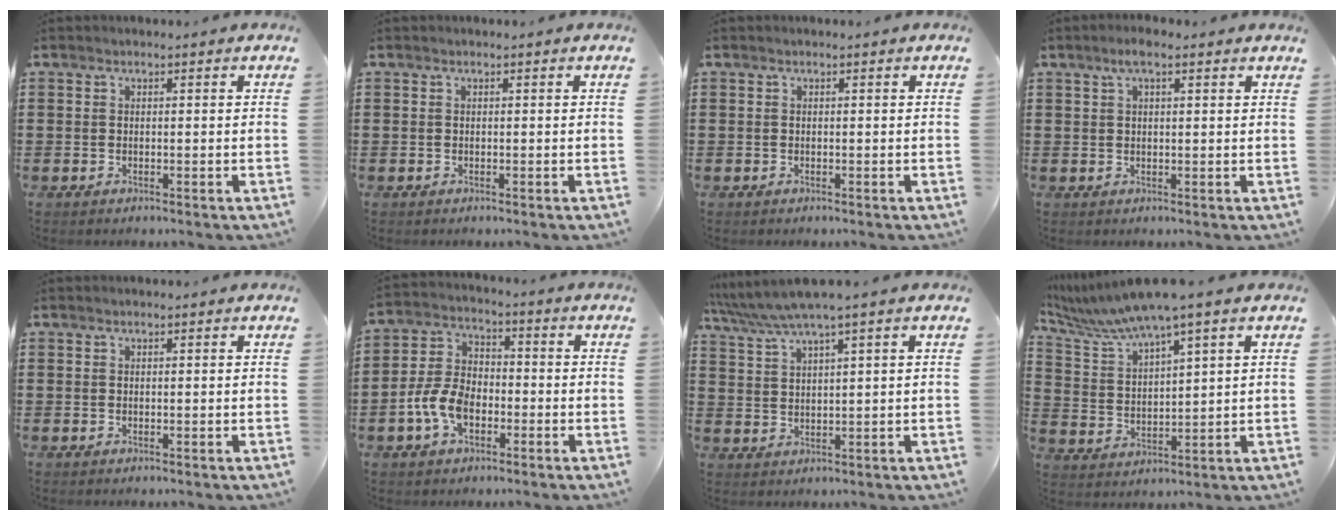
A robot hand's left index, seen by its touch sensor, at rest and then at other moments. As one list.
[{"total": 0.0}, {"total": 0.0}, {"total": 2.9, "force": [1.8, 0.5, 2.2], "torque": [-0.046, 0.005, 0.032]}, {"total": 0.0}, {"total": 7.3, "force": [-2.8, 4.5, 5.0], "torque": [-0.127, 0.006, -0.062]}, {"total": 4.2, "force": [3.2, -0.3, 2.7], "torque": [-0.062, -0.009, 0.053]}, {"total": 6.8, "force": [5.7, -0.2, 3.7], "torque": [-0.093, -0.031, 0.096]}]